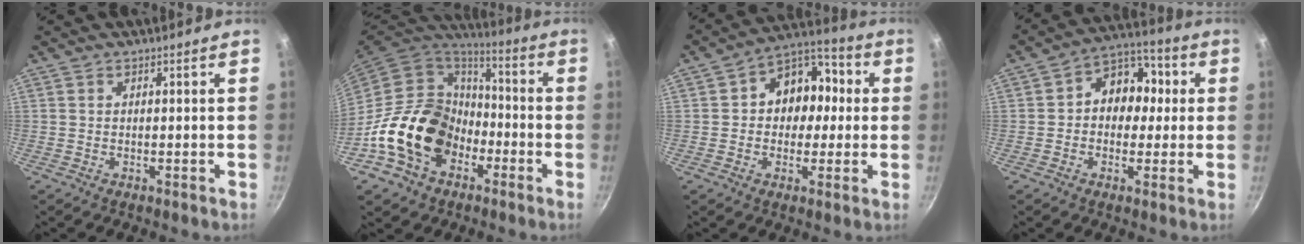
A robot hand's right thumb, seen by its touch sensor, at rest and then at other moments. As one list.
[{"total": 20.8, "force": [-6.7, 15.8, 11.7], "torque": [-0.184, 0.060, -0.114]}, {"total": 12.6, "force": [0.8, 10.1, 7.5], "torque": [-0.048, 0.033, -0.005]}, {"total": 11.0, "force": [0.8, 8.8, 6.5], "torque": [-0.037, 0.027, -0.006]}]